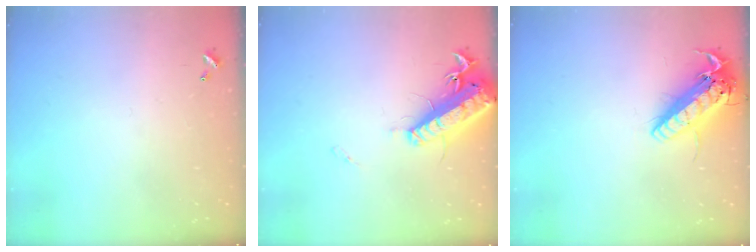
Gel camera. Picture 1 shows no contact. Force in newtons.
{"total": 18.1, "press": 17.6, "slide": 4.0}
{"total": 18.2, "press": 17.9, "slide": 3.4}